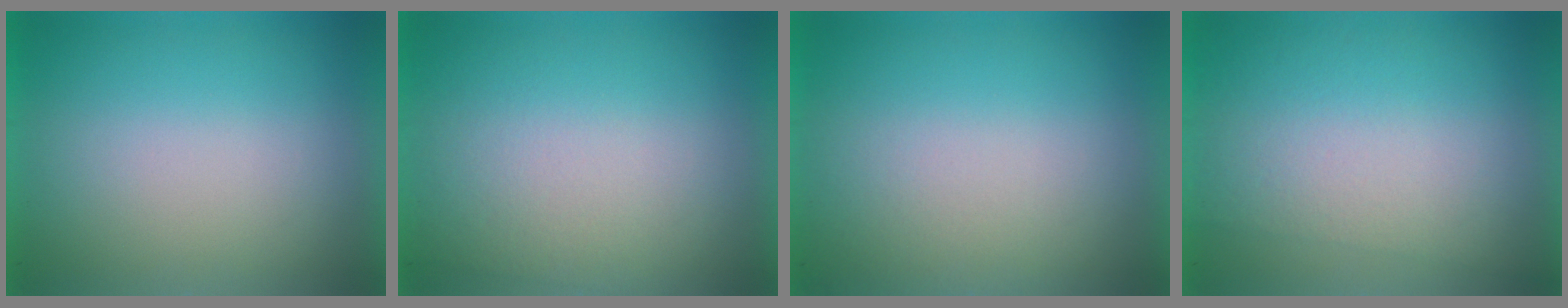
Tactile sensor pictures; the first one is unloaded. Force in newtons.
{"total": 2.1}
{"total": 2.0}
{"total": 2.8}